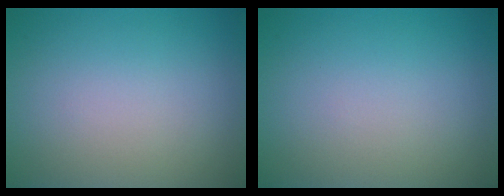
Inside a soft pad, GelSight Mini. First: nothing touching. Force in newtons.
{"total": 0.0}